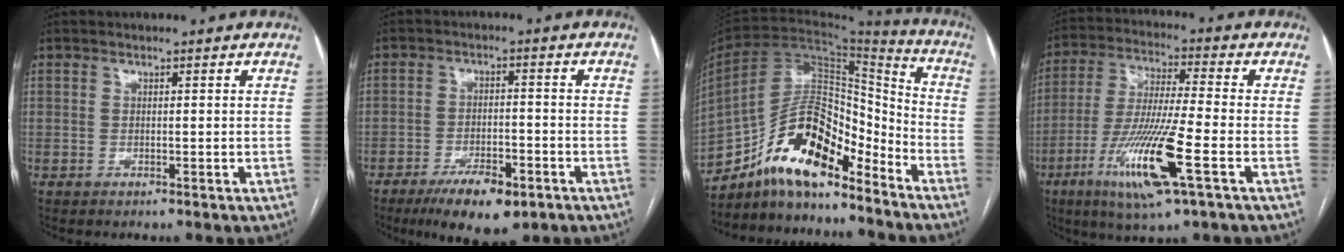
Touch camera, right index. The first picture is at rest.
{"total": 9.3, "force": [-5.7, 3.0, 6.6], "torque": [-0.110, -0.009, -0.088]}
{"total": 16.3, "force": [-12.3, 5.3, 9.4], "torque": [-0.163, 0.036, -0.216]}
{"total": 14.8, "force": [-5.9, 0.6, 13.5], "torque": [-0.276, -0.023, -0.106]}